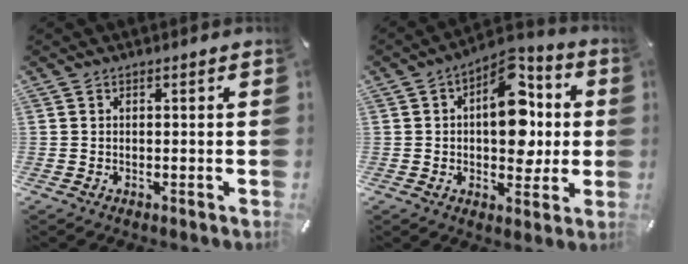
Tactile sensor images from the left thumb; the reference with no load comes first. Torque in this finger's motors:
{"motor_torque": [2.04, 2.22, 1.66, -0.11, 0.35]}